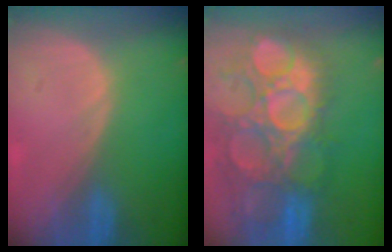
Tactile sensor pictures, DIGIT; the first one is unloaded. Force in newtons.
{"total": 14.4, "press": 12.7, "slide": 6.8}